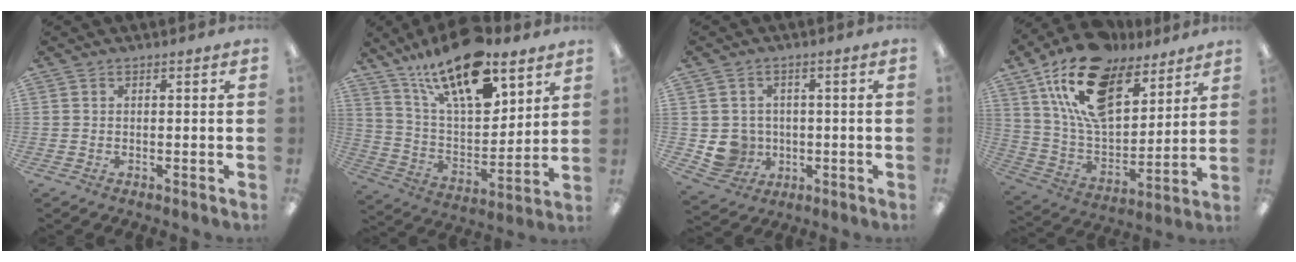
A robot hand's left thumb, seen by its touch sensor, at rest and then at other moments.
{"total": 22.2, "force": [14.9, 8.6, 14.0], "torque": [-0.254, -0.083, 0.256]}
{"total": 6.5, "force": [-0.2, 6.3, 1.5], "torque": [-0.038, 0.005, 0.005]}
{"total": 20.8, "force": [13.2, 10.8, 12.0], "torque": [-0.224, -0.068, 0.236]}